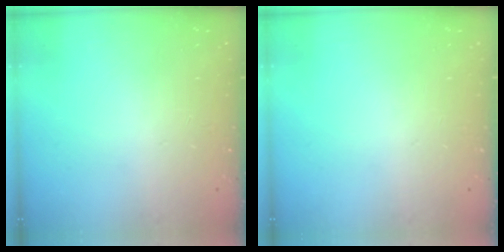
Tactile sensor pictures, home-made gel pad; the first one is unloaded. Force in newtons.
{"total": 0.0}